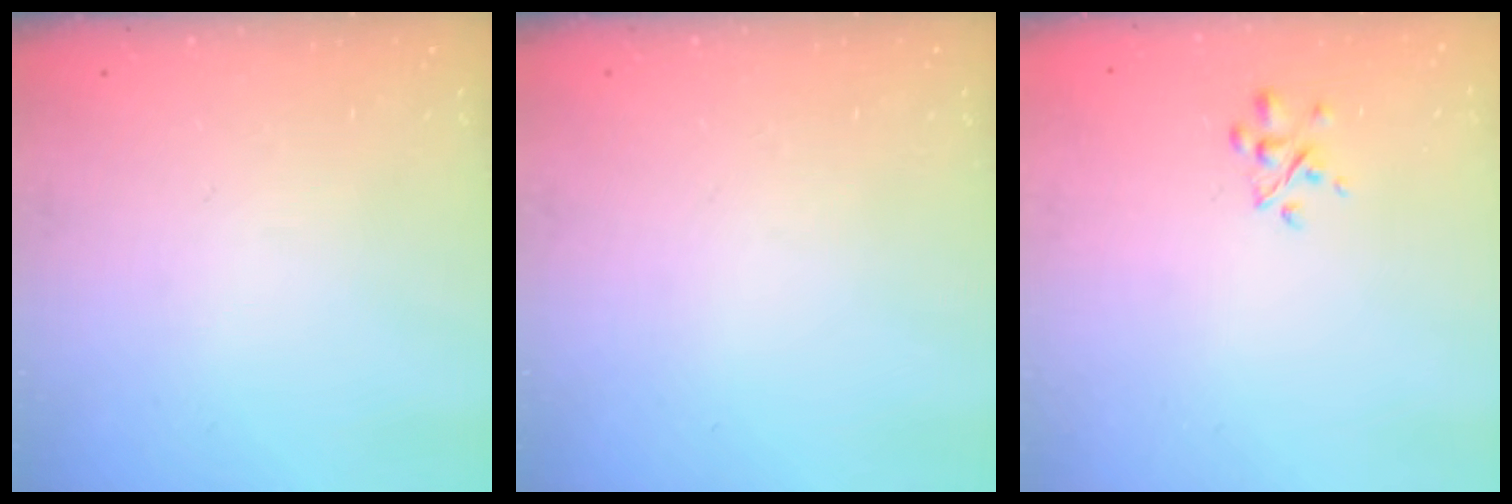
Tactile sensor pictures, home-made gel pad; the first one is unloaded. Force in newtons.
{"total": 0.0}
{"total": 3.0, "press": 2.8, "slide": 1.1}